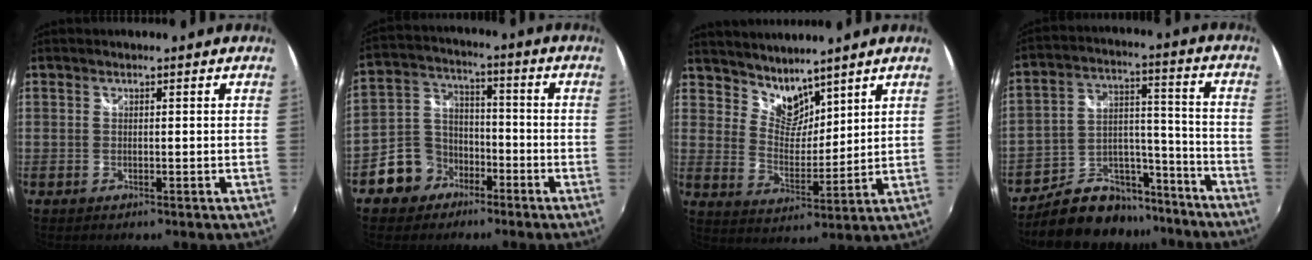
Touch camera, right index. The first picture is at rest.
{"total": 9.5, "force": [-5.5, 7.4, 2.0], "torque": [-0.060, 0.033, -0.093]}
{"total": 7.3, "force": [6.4, 3.0, 1.8], "torque": [-0.021, -0.002, 0.121]}
{"total": 15.4, "force": [-12.6, 7.6, 4.5], "torque": [-0.083, 0.053, -0.184]}